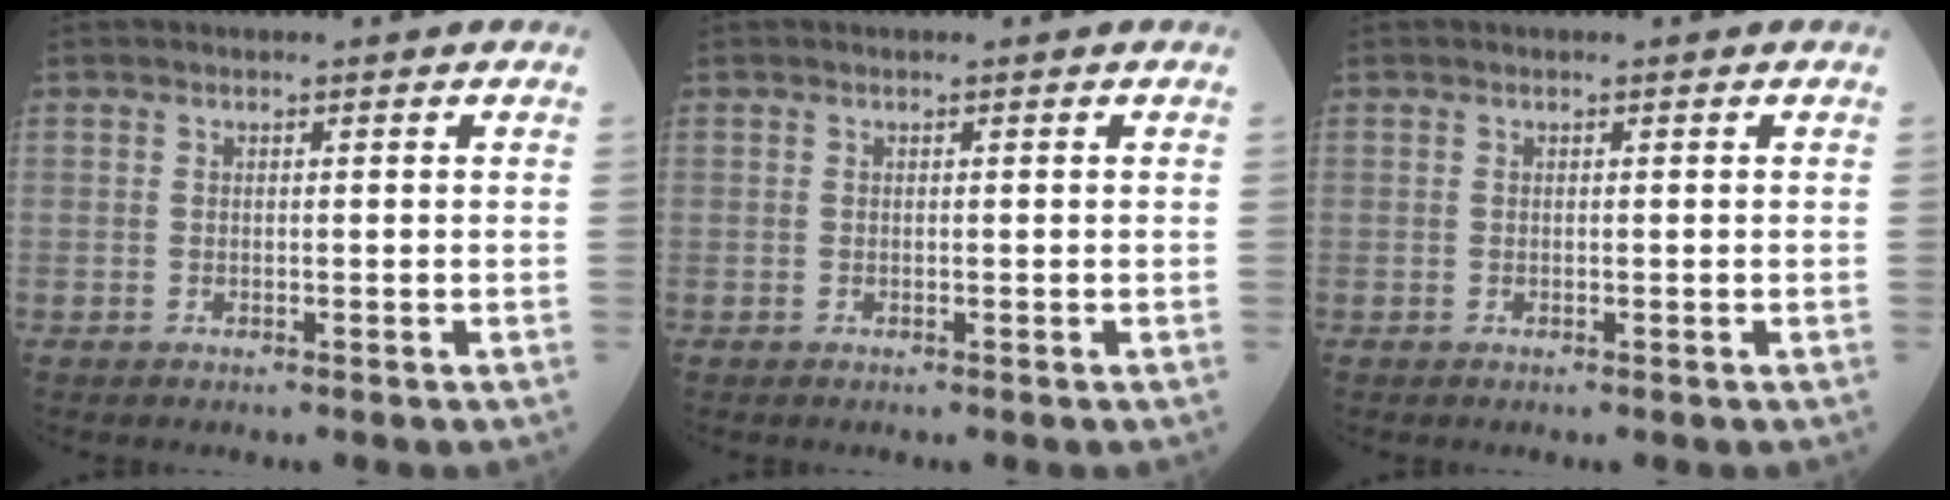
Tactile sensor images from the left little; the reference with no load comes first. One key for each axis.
{"total": 0.0}
{"total": 0.0}